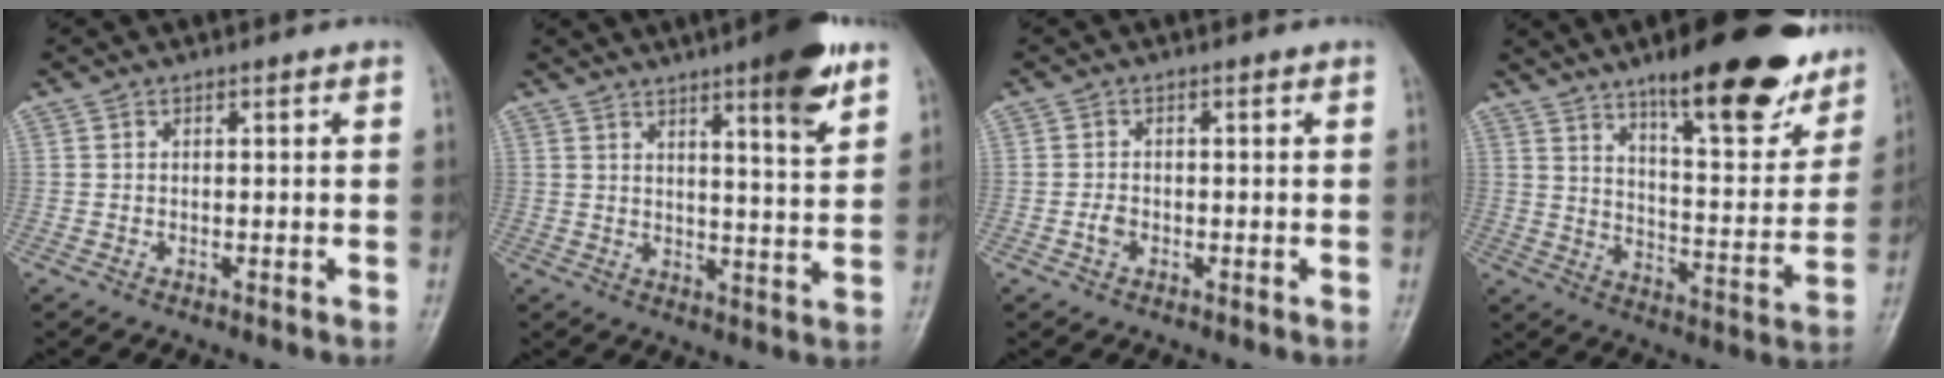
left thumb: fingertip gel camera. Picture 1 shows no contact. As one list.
[{"total": 10.6, "force": [6.4, 1.6, 8.3], "torque": [-0.105, -0.036, 0.087]}, {"total": 1.6, "force": [-0.6, 1.1, 0.9], "torque": [-0.015, 0.002, -0.013]}, {"total": 23.6, "force": [15.4, 6.9, 16.5], "torque": [-0.184, -0.066, 0.227]}]